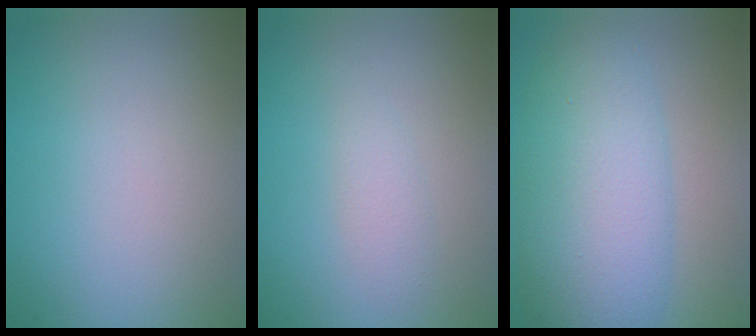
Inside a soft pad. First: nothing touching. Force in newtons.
{"total": 1.2, "press": 1.2, "slide": 0.0}
{"total": 8.6, "press": 8.6, "slide": 0.4}